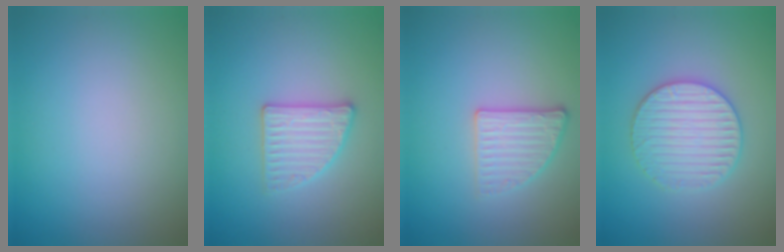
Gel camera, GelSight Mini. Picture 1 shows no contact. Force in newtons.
{"total": 2.8, "press": 2.7, "slide": 0.5}
{"total": 2.6, "press": 2.3, "slide": 1.2}
{"total": 4.0, "press": 3.9, "slide": 0.8}